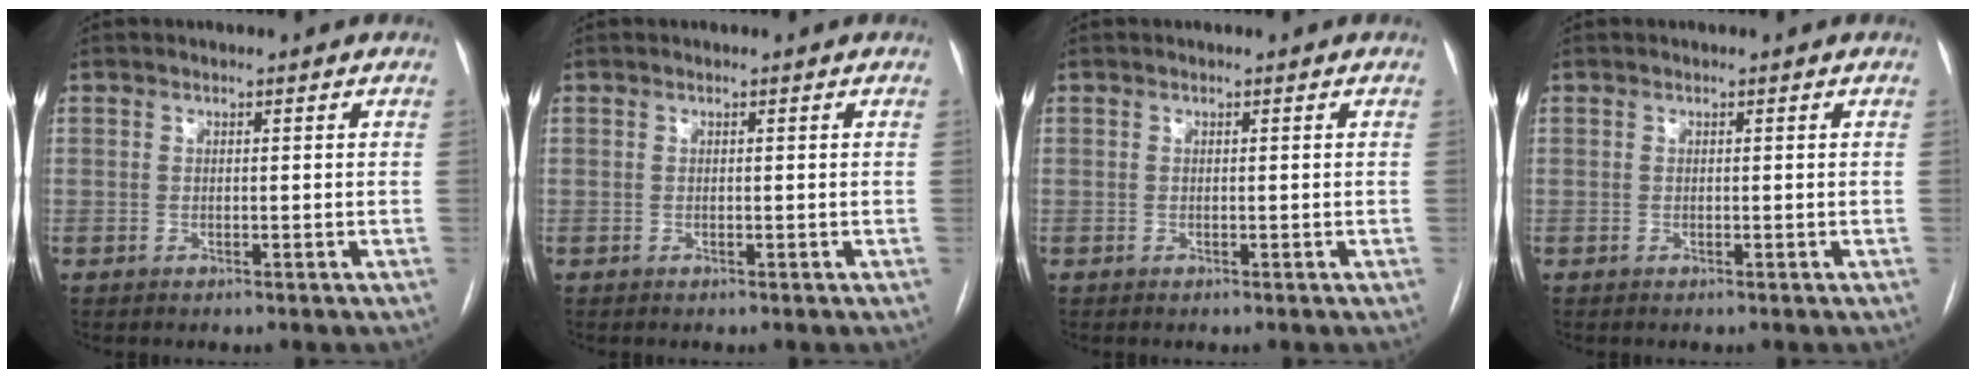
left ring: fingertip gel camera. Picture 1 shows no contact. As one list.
[{"total": 0.0}, {"total": 0.0}, {"total": 0.0}]